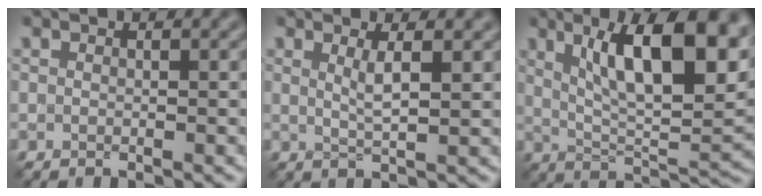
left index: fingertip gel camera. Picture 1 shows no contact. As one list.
[{"total": 2.1, "force": [0.9, 0.4, 1.9], "torque": [-0.030, -0.004, 0.015]}, {"total": 12.6, "force": [5.1, 3.9, 10.8], "torque": [-0.153, 0.005, 0.085]}]